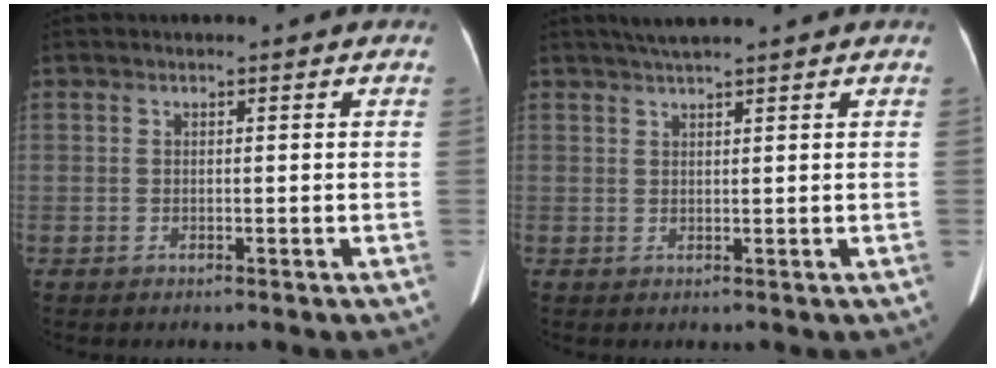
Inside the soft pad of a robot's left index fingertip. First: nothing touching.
{"total": 3.9, "force": [3.3, -0.2, 2.1], "torque": [-0.032, 0.024, 0.058]}